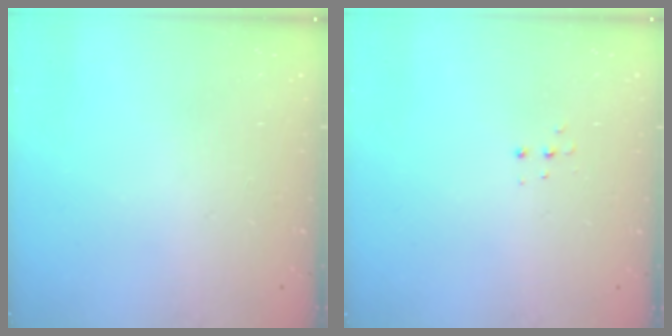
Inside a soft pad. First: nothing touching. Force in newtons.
{"total": 3.6, "press": 3.5, "slide": 0.8}